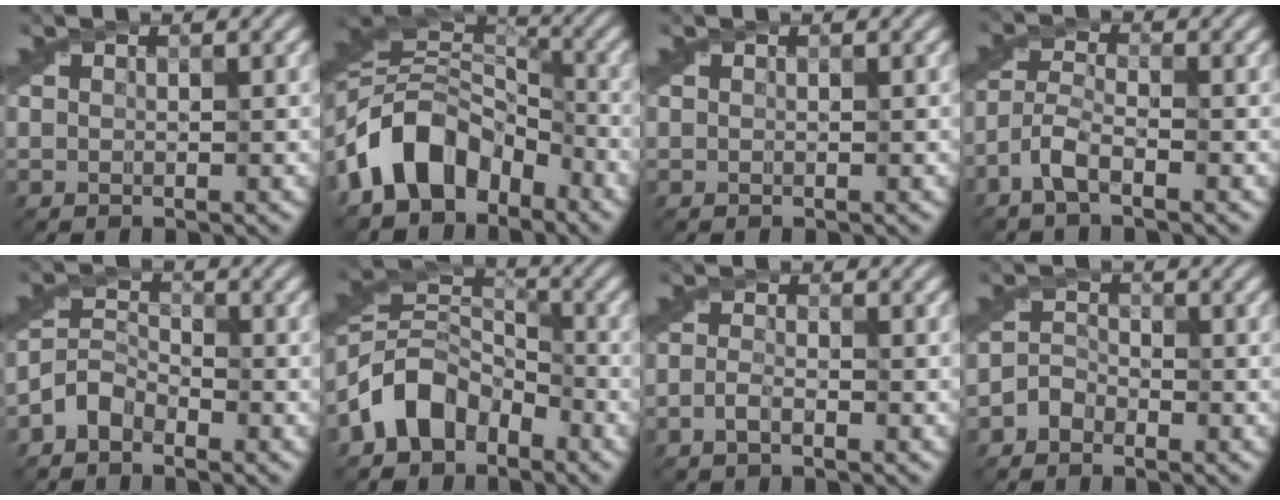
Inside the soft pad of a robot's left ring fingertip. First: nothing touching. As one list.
[{"total": 9.2, "force": [-5.5, 5.6, 4.7], "torque": [-0.064, 0.013, -0.124]}, {"total": 0.0}, {"total": 2.9, "force": [-2.3, 0.5, 1.7], "torque": [-0.039, 0.002, -0.058]}, {"total": 2.8, "force": [-2.6, 1.0, 0.4], "torque": [-0.002, 0.010, -0.063]}, {"total": 6.2, "force": [-4.4, 3.8, 2.3], "torque": [-0.021, 0.005, -0.103]}, {"total": 1.5, "force": [-1.3, 0.1, 0.7], "torque": [-0.016, -0.003, -0.032]}, {"total": 1.9, "force": [-1.8, 0.7, -0.1], "torque": [0.012, 0.007, -0.043]}]